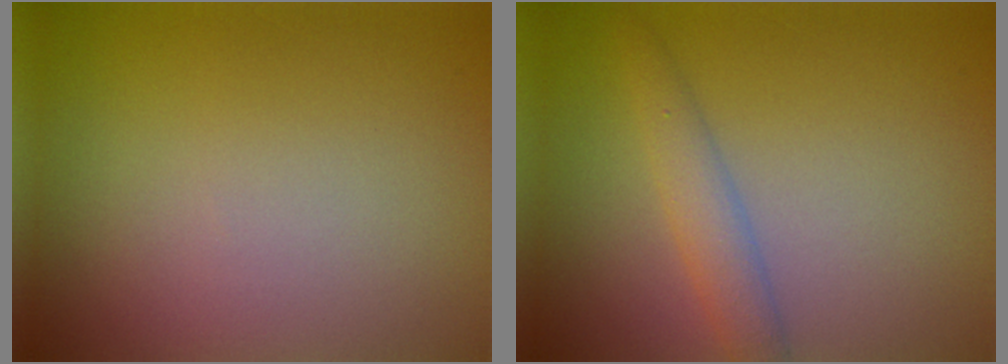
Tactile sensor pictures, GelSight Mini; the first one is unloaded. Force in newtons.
{"total": 2.5, "press": 2.5, "slide": 0.1}